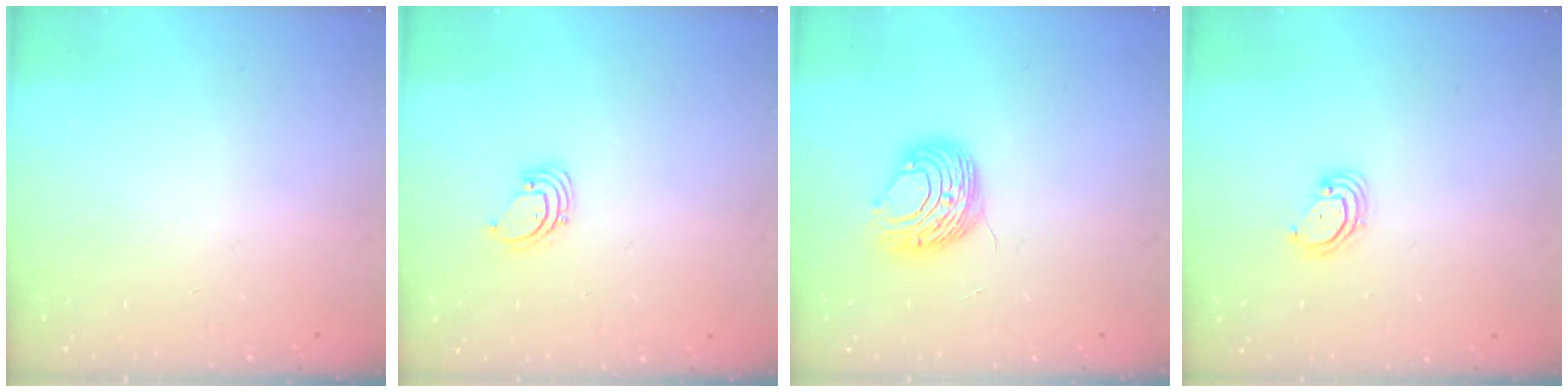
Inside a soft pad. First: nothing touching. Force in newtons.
{"total": 1.4, "press": 1.4, "slide": 0.1}
{"total": 9.7, "press": 9.7, "slide": 0.6}
{"total": 3.0, "press": 2.9, "slide": 0.3}